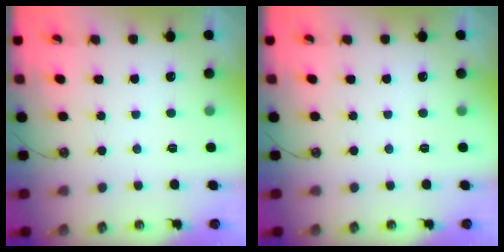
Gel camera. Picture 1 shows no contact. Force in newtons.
{"total": 0.0}